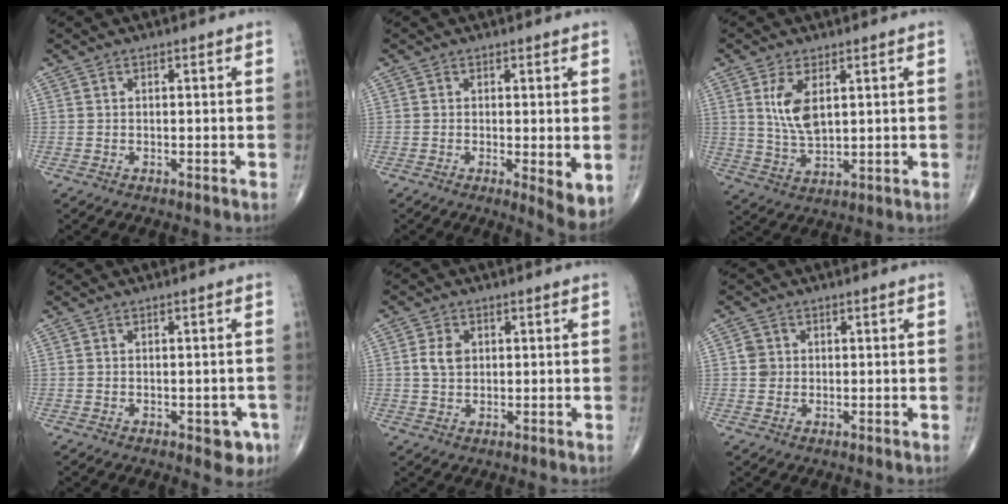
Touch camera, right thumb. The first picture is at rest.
{"total": 5.0, "force": [-0.5, 1.4, 4.8], "torque": [-0.068, -0.016, -0.009]}
{"total": 7.0, "force": [2.3, 3.2, 5.7], "torque": [-0.110, -0.015, 0.056]}
{"total": 4.1, "force": [-1.7, 2.1, 3.0], "torque": [-0.010, 0.005, -0.019]}
{"total": 3.9, "force": [0.7, 2.9, 2.5], "torque": [-0.038, 0.000, 0.014]}
{"total": 2.3, "force": [0.3, 2.2, 0.8], "torque": [-0.001, 0.003, 0.004]}